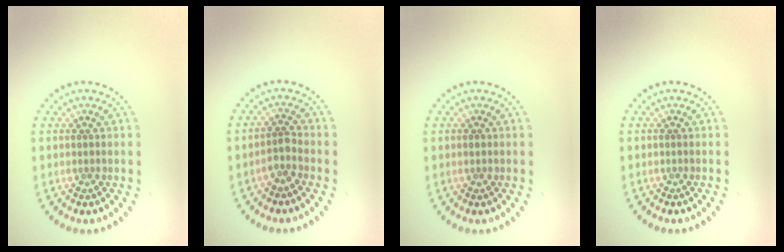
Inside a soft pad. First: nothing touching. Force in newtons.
{"total": 1.5, "press": 1.2, "slide": 0.9}
{"total": 0.7, "press": 0.7, "slide": 0.2}
{"total": 0.0}